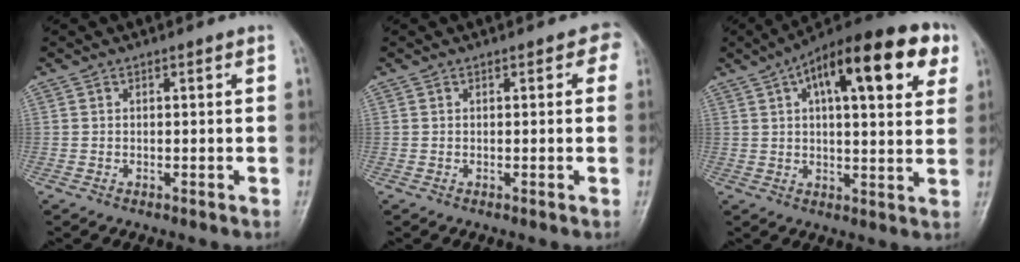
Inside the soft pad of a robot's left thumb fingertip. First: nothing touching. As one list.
[{"total": 2.1, "force": [0.6, 1.3, 1.5], "torque": [0.004, 0.004, -0.002]}, {"total": 21.5, "force": [9.0, 8.1, 17.8], "torque": [-0.245, 0.018, 0.126]}]